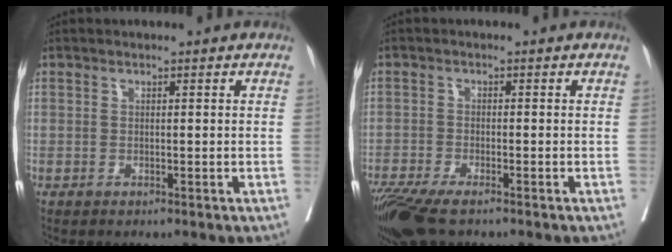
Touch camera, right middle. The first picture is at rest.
{"total": 8.7, "force": [-6.5, 2.0, 5.4], "torque": [-0.096, -0.019, -0.114]}